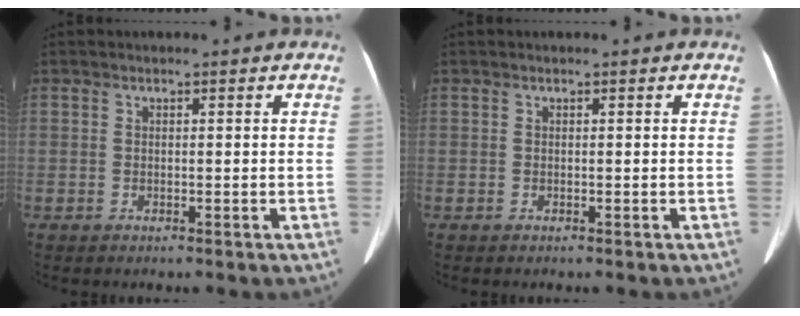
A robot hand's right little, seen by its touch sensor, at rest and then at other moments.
{"total": 0.0}